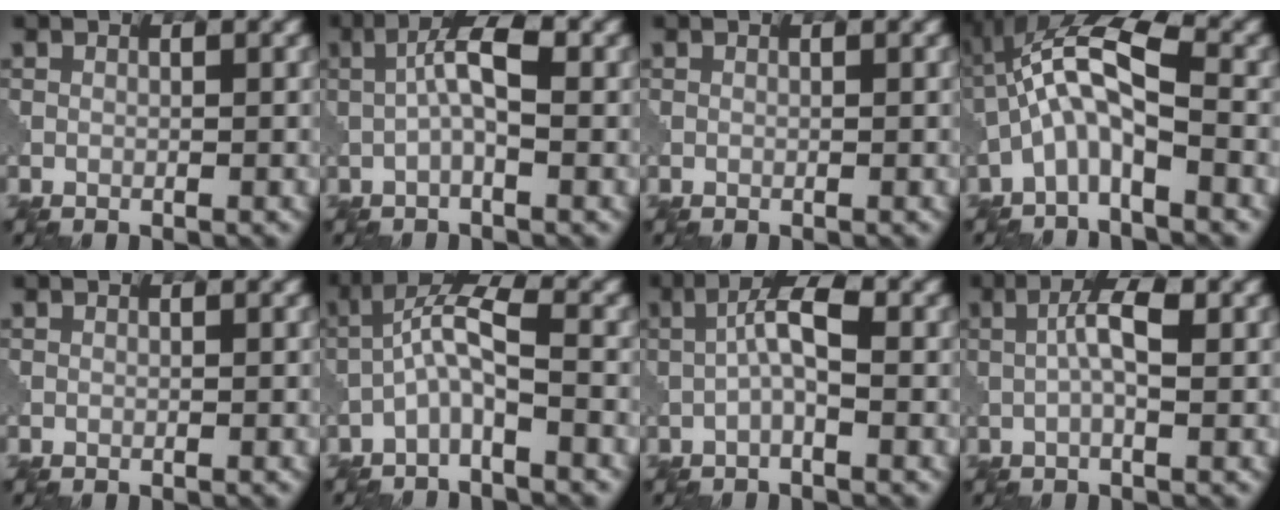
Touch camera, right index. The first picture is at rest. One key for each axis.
{"total": 4.0, "fx": 0.1, "fy": 1.0, "fz": 3.8, "tx": -0.073, "ty": 0.014, "tz": -0.007}
{"total": 0.0}
{"total": 5.8, "fx": -1.4, "fy": 1.7, "fz": 5.4, "tx": -0.106, "ty": 0.026, "tz": -0.038}
{"total": 0.0}
{"total": 4.3, "fx": -1.7, "fy": 1.0, "fz": 3.9, "tx": -0.076, "ty": 0.019, "tz": -0.042}
{"total": 3.6, "fx": -0.1, "fy": 0.9, "fz": 3.5, "tx": -0.067, "ty": 0.014, "tz": -0.010}
{"total": 3.8, "fx": 0.4, "fy": 1.0, "fz": 3.6, "tx": -0.071, "ty": 0.007, "tz": 0.003}